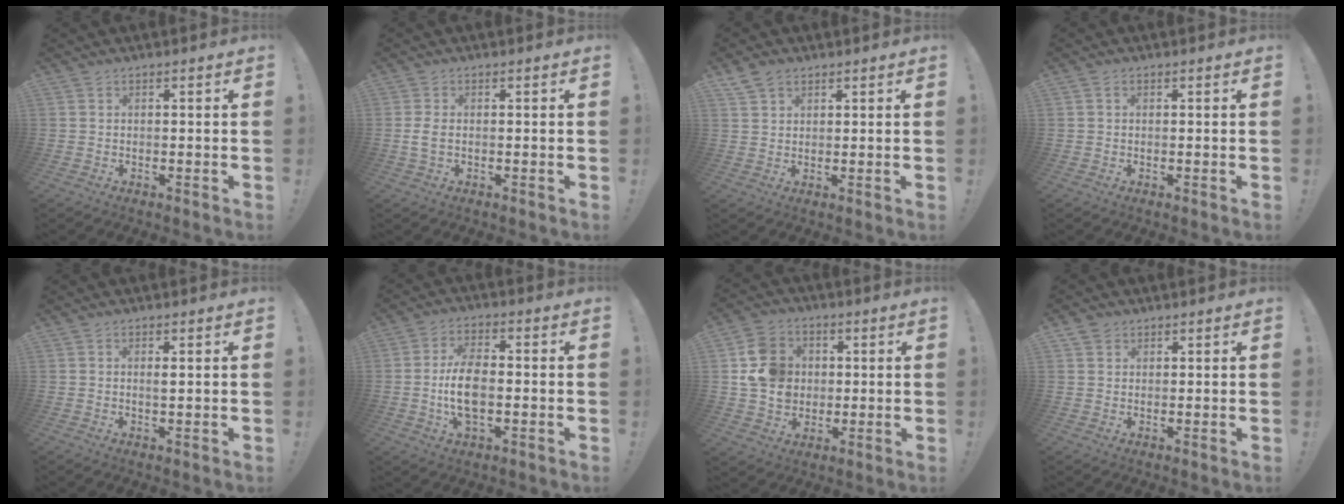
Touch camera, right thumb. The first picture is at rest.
{"total": 2.7, "force": [-0.2, 1.6, 2.2], "torque": [-0.053, 0.007, -0.001]}
{"total": 4.4, "force": [2.9, 3.0, 1.5], "torque": [-0.029, -0.009, 0.056]}
{"total": 0.7, "force": [0.2, 0.6, 0.3], "torque": [-0.001, 0.001, 0.003]}
{"total": 1.0, "force": [0.3, 0.0, 1.0], "torque": [-0.004, -0.007, 0.002]}
{"total": 10.7, "force": [-1.6, 5.7, 8.8], "torque": [-0.170, 0.003, -0.027]}
{"total": 14.3, "force": [2.1, 12.5, 6.7], "torque": [-0.100, 0.003, 0.048]}
{"total": 2.5, "force": [1.6, 1.9, 0.4], "torque": [-0.011, -0.002, 0.031]}